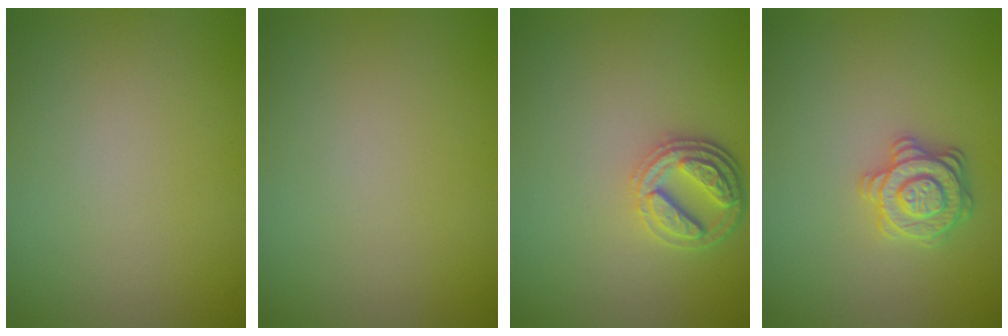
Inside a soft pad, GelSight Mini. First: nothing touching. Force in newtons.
{"total": 0.0}
{"total": 3.9, "press": 3.1, "slide": 2.4}
{"total": 2.9, "press": 2.8, "slide": 0.6}